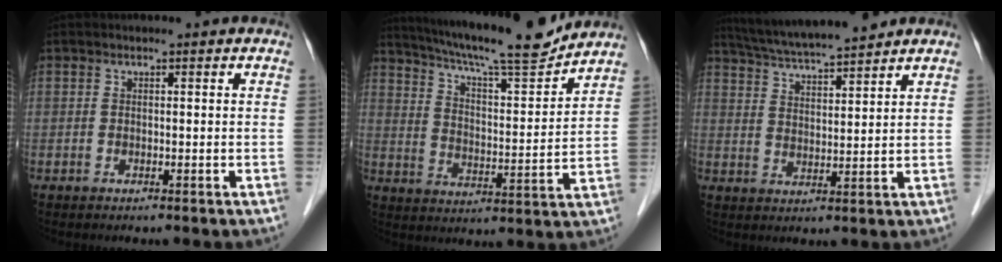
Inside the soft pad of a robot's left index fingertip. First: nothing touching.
{"total": 17.1, "force": [15.5, 0.6, 7.2], "torque": [-0.126, -0.006, 0.236]}
{"total": 11.6, "force": [10.5, 0.1, 4.9], "torque": [-0.091, 0.023, 0.173]}